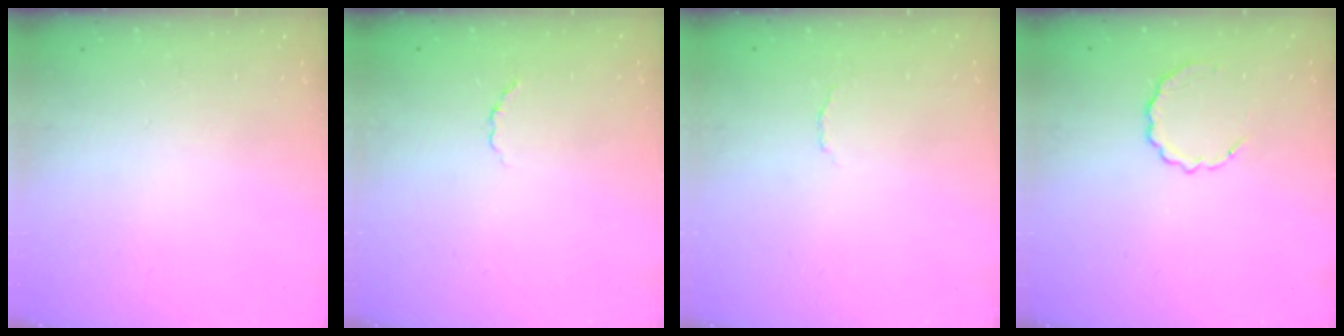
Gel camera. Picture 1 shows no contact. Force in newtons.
{"total": 2.2, "press": 2.0, "slide": 0.8}
{"total": 3.1, "press": 3.0, "slide": 0.8}
{"total": 5.4, "press": 5.2, "slide": 1.5}